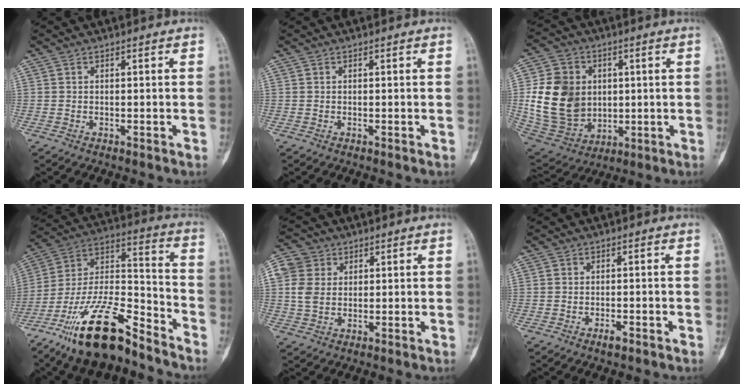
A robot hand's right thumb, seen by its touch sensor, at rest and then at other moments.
{"total": 0.0}
{"total": 17.7, "force": [1.4, 14.4, 10.2], "torque": [-0.163, -0.002, 0.046]}
{"total": 21.3, "force": [-15.7, 6.3, 12.9], "torque": [-0.253, 0.079, -0.287]}
{"total": 6.4, "force": [1.3, 5.5, 3.0], "torque": [-0.055, 0.005, 0.022]}
{"total": 1.6, "force": [-1.0, 0.5, 1.1], "torque": [-0.020, 0.003, -0.019]}